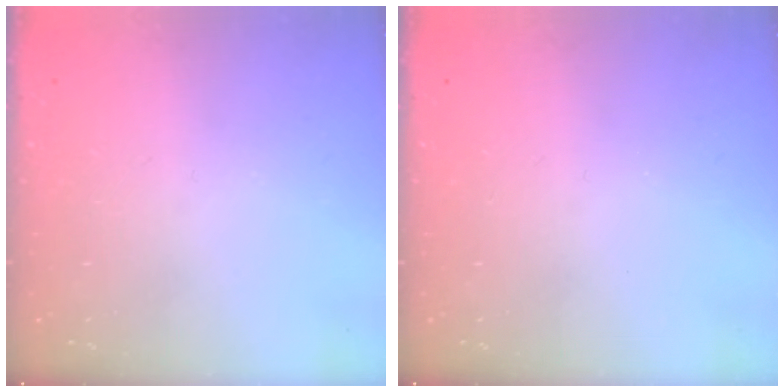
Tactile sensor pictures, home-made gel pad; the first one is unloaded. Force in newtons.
{"total": 0.0}